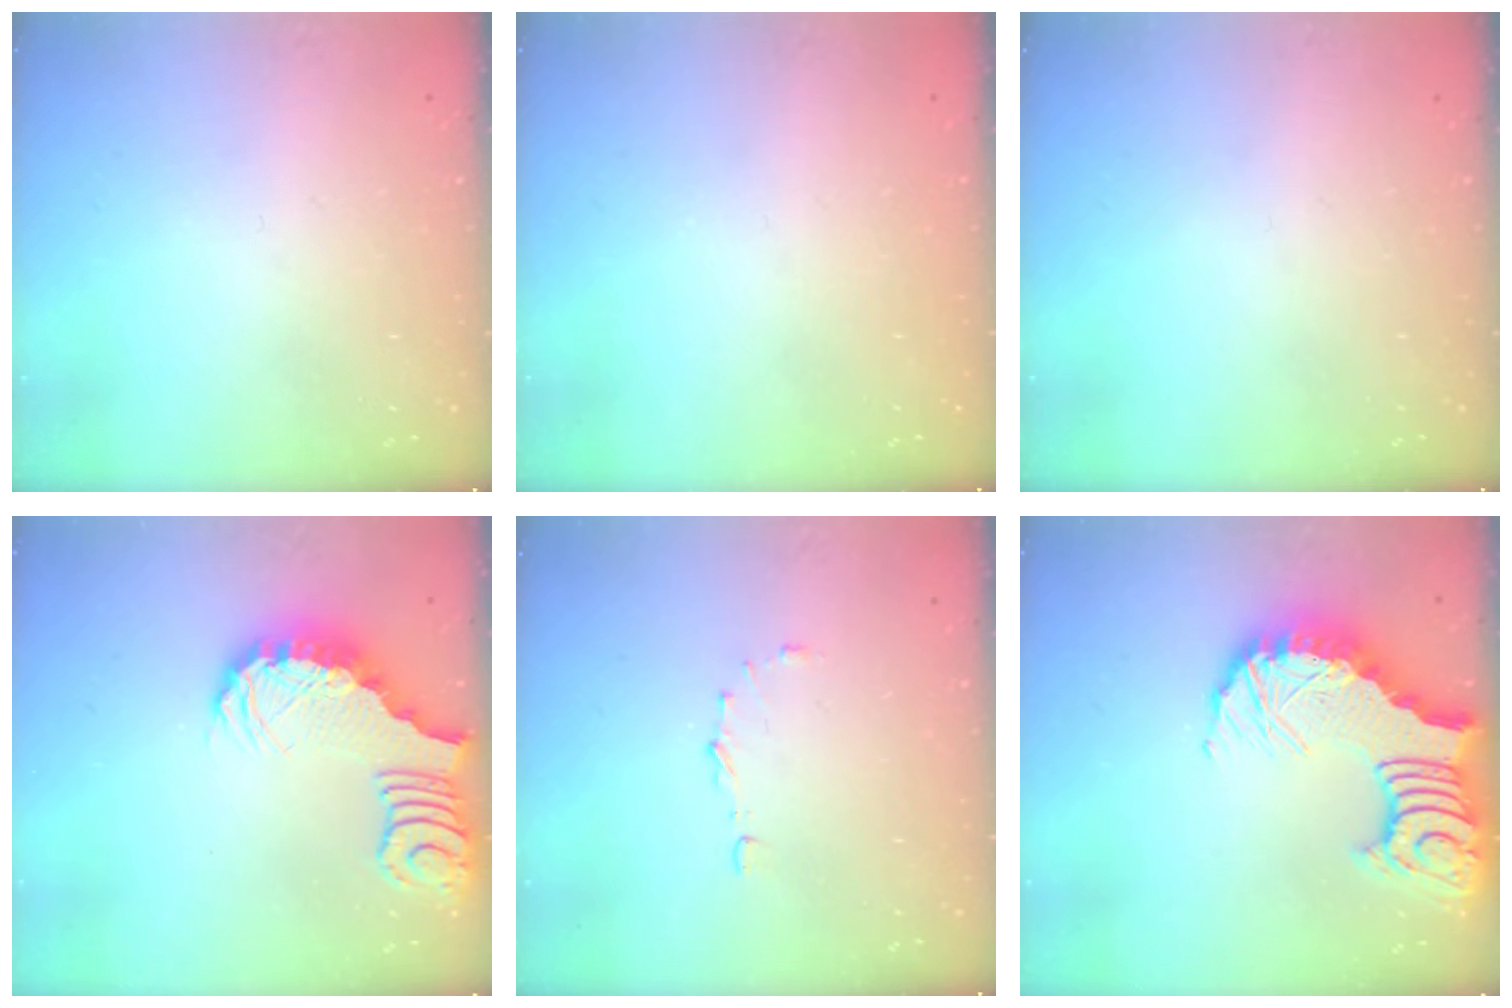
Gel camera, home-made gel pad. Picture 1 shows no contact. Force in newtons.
{"total": 1.5, "press": 1.5, "slide": 0.1}
{"total": 0.0}
{"total": 2.6, "press": 2.5, "slide": 0.5}
{"total": 4.6, "press": 4.5, "slide": 0.6}
{"total": 12.6, "press": 12.5, "slide": 1.6}